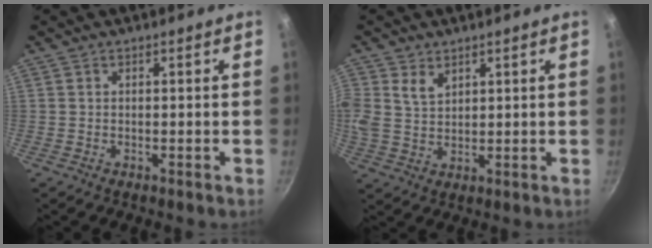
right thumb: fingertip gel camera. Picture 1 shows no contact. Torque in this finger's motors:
{"motor_torque": [0.00, 0.27, 0.26, 0.30, 0.08]}